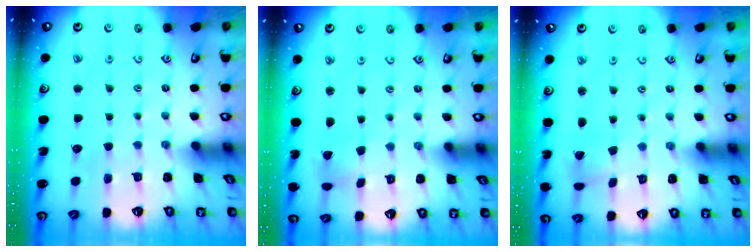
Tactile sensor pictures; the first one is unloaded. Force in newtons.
{"total": 2.1, "press": 2.1, "slide": 0.3}
{"total": 0.6, "press": 0.6, "slide": 0.0}